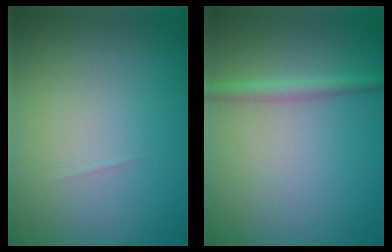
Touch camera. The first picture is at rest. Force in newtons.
{"total": 1.7, "press": 1.7, "slide": 0.0}